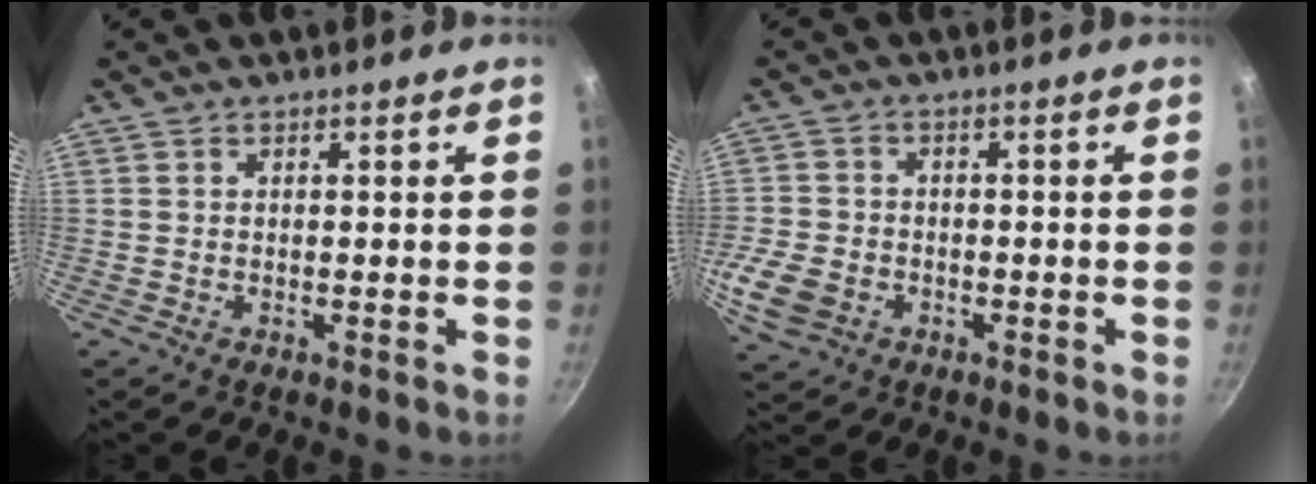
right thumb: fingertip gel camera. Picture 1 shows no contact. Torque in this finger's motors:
{"motor_torque": [-0.06, -0.15, 0.72, -0.09, 0.04]}